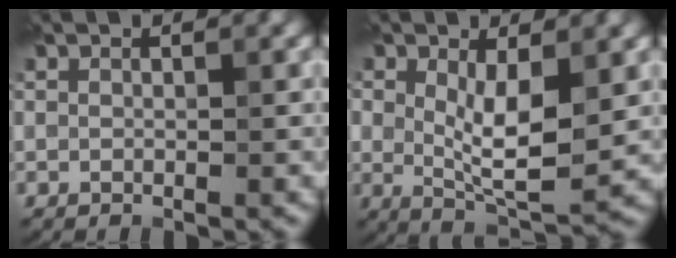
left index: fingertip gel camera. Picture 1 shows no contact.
{"total": 5.9, "force": [0.5, 2.6, 5.3], "torque": [-0.107, -0.011, 0.014]}